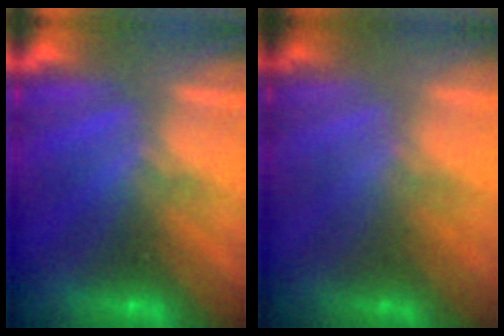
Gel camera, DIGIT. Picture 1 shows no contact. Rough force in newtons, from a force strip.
{"total": 1.5}